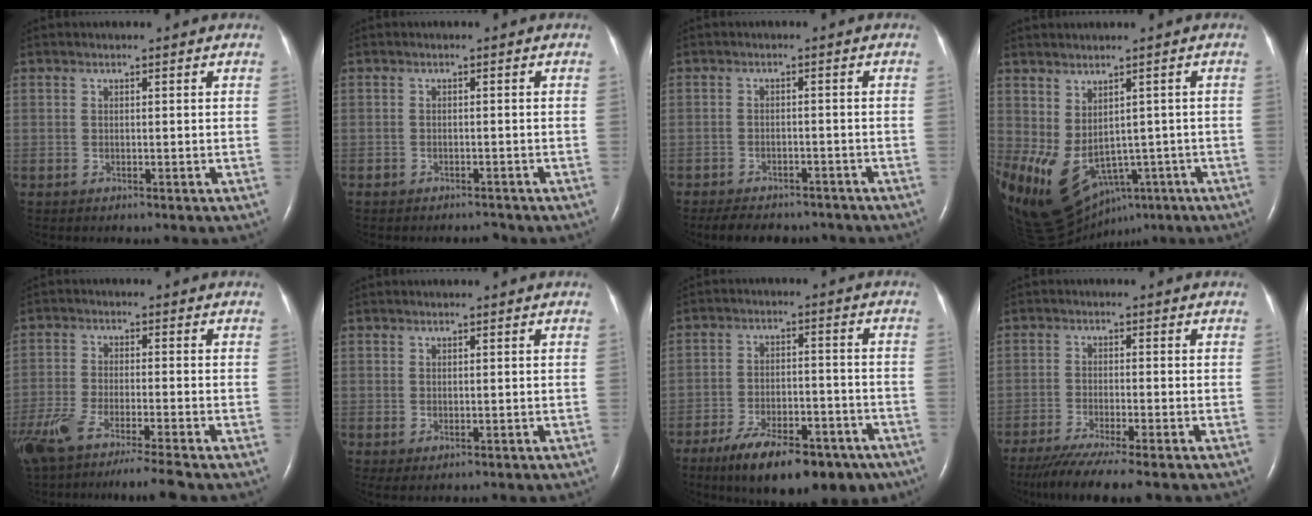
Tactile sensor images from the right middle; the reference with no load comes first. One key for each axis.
{"total": 1.3, "fx": -1.1, "fy": 0.7, "fz": 0.2, "tx": -0.004, "ty": 0.002, "tz": -0.015}
{"total": 9.0, "fx": -7.9, "fy": 3.5, "fz": 2.5, "tx": -0.045, "ty": -0.001, "tz": -0.098}
{"total": 18.7, "fx": -9.2, "fy": 10.7, "fz": 12.3, "tx": -0.267, "ty": -0.033, "tz": -0.118}
{"total": 12.1, "fx": -9.3, "fy": 0.0, "fz": 7.6, "tx": -0.139, "ty": -0.029, "tz": -0.157}
{"total": 1.0, "fx": 0.2, "fy": 0.5, "fz": 0.8, "tx": -0.023, "ty": -0.006, "tz": 0.011}
{"total": 15.9, "fx": -10.9, "fy": 6.1, "fz": 9.8, "tx": -0.130, "ty": 0.004, "tz": -0.164}
{"total": 8.4, "fx": -6.7, "fy": -0.1, "fz": 5.0, "tx": -0.082, "ty": -0.023, "tz": -0.109}